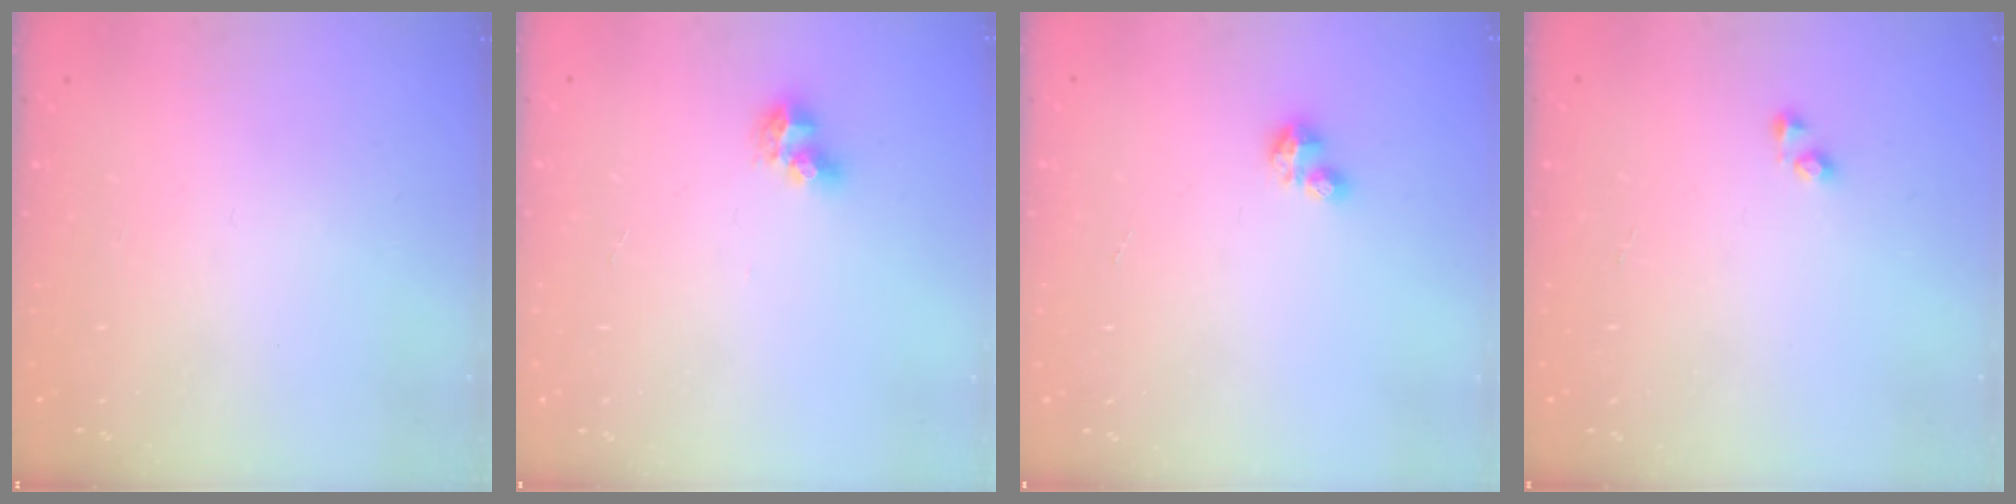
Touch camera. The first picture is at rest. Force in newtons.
{"total": 6.4, "press": 6.3, "slide": 0.7}
{"total": 2.9, "press": 2.9, "slide": 0.4}
{"total": 1.9, "press": 1.9, "slide": 0.3}